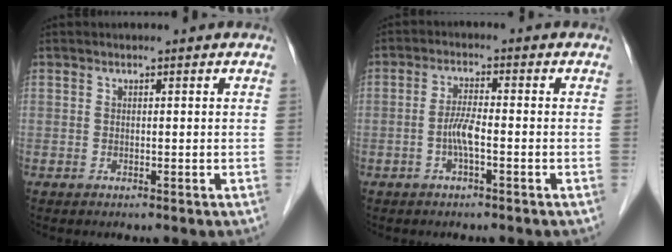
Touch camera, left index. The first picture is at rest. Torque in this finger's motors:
{"motor_torque": [0.41, -0.04, 0.14, 0.06]}